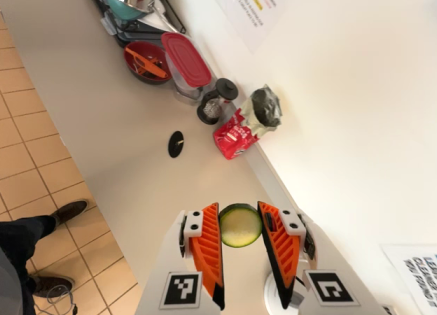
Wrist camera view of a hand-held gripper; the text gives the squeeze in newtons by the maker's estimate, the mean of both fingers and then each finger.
{"total": 8.9, "left": 9.2, "right": 8.7}